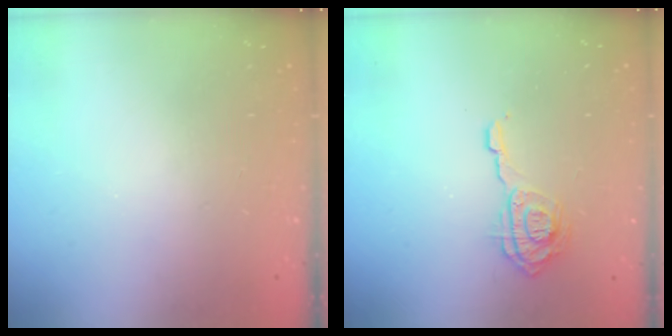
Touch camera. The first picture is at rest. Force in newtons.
{"total": 10.3, "press": 10.3, "slide": 1.0}